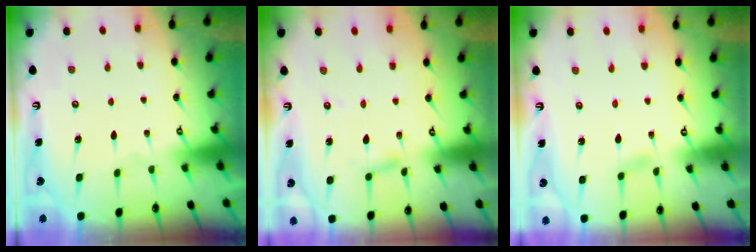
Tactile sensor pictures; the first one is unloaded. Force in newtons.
{"total": 2.7, "press": 2.7, "slide": 0.3}
{"total": 2.2, "press": 2.2, "slide": 0.3}